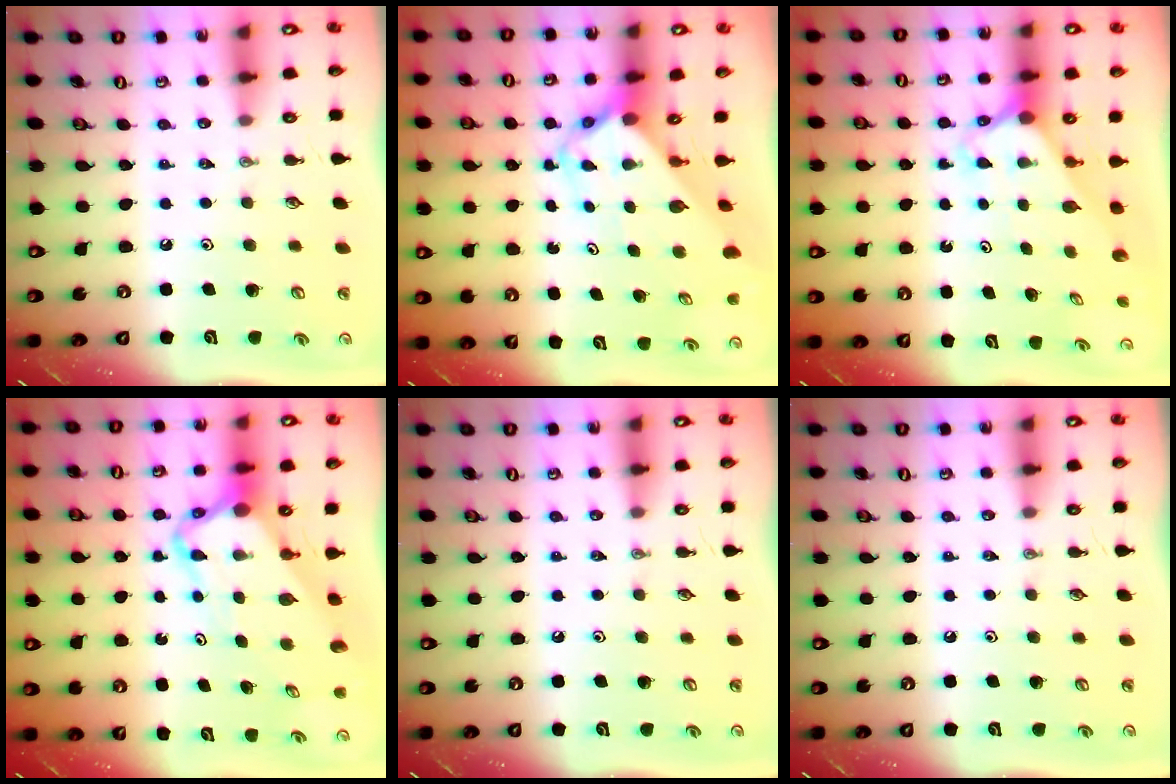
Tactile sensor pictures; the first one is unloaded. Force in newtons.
{"total": 3.7, "press": 3.7, "slide": 0.3}
{"total": 2.3, "press": 2.3, "slide": 0.2}
{"total": 7.5, "press": 7.4, "slide": 0.6}
{"total": 0.0}
{"total": 0.0}